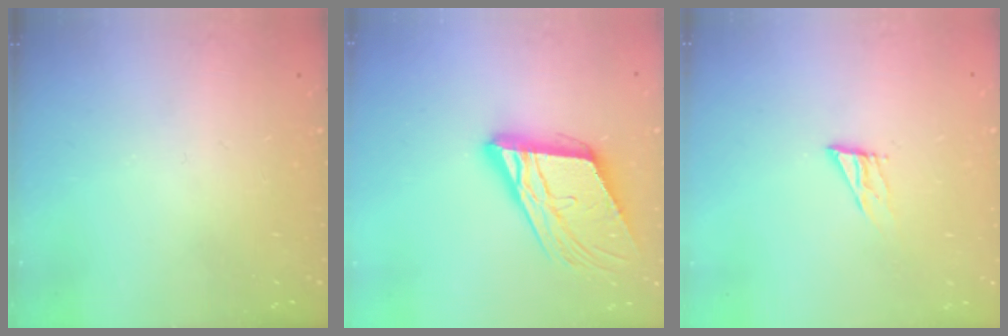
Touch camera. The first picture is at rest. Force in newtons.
{"total": 17.6, "press": 17.4, "slide": 2.6}
{"total": 7.6, "press": 7.6, "slide": 0.3}